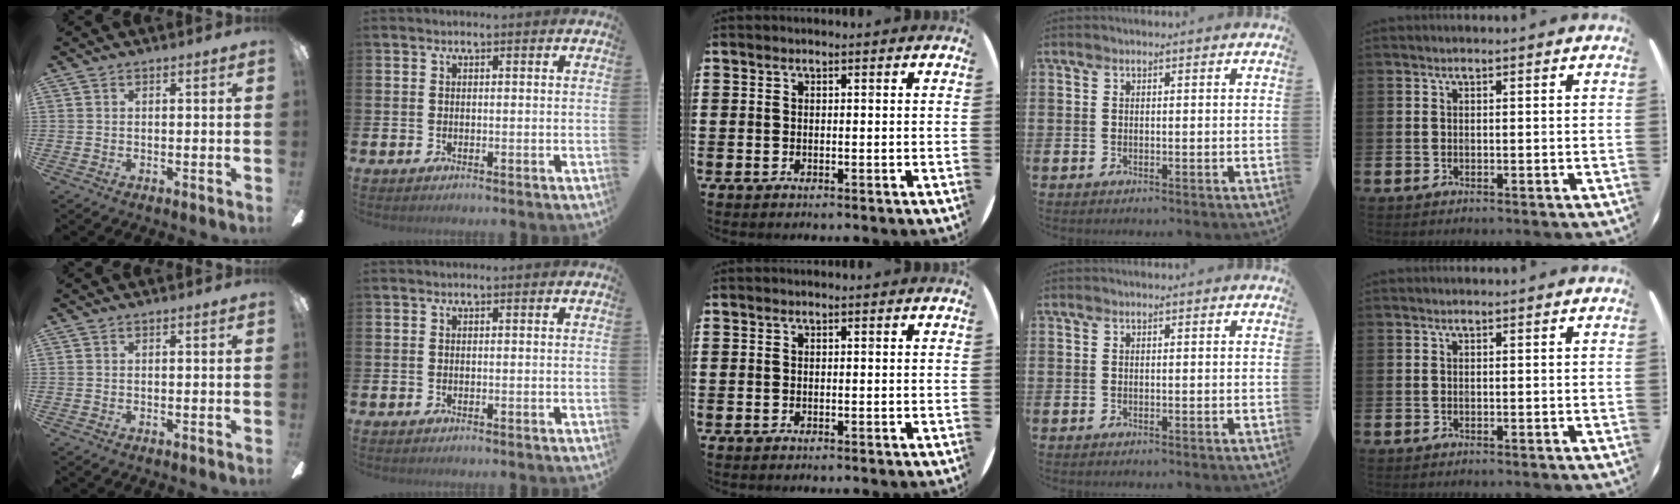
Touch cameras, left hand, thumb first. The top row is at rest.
{}